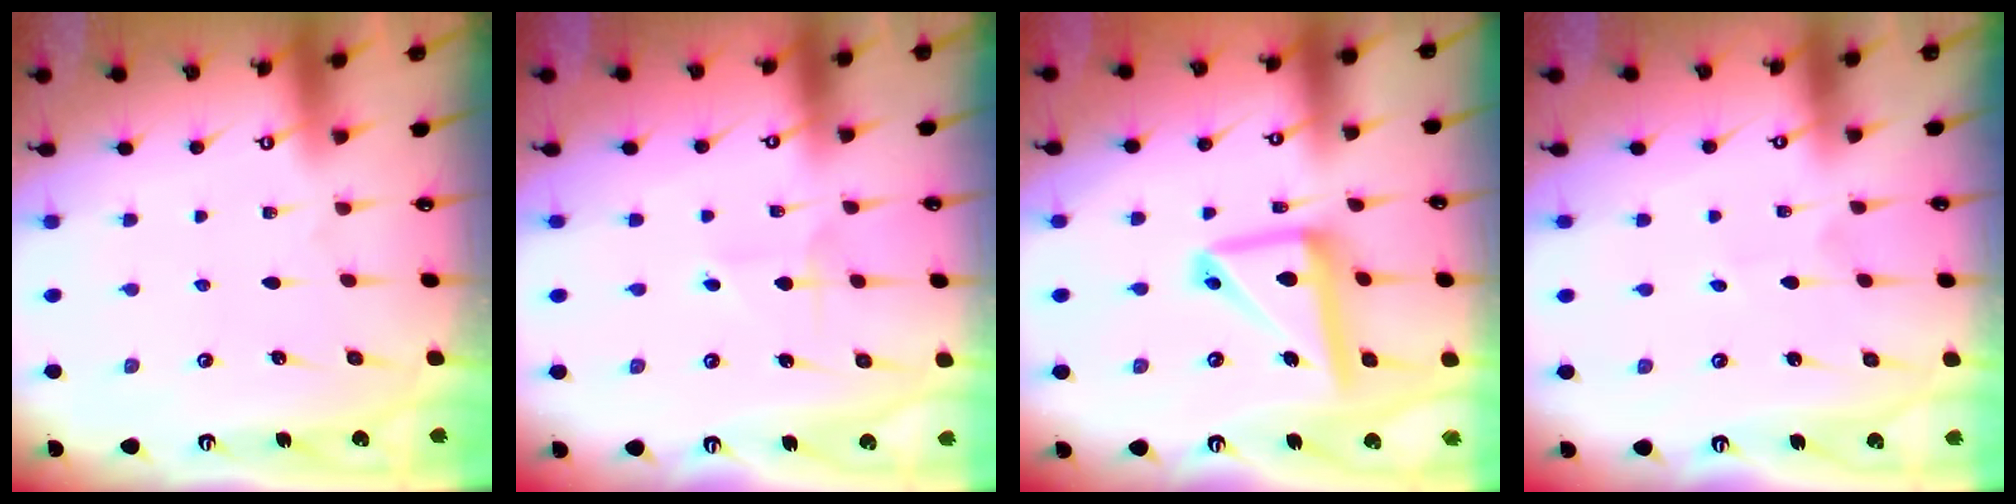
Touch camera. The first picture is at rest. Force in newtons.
{"total": 2.3, "press": 2.3, "slide": 0.2}
{"total": 13.6, "press": 13.5, "slide": 1.5}
{"total": 1.5, "press": 1.5, "slide": 0.1}